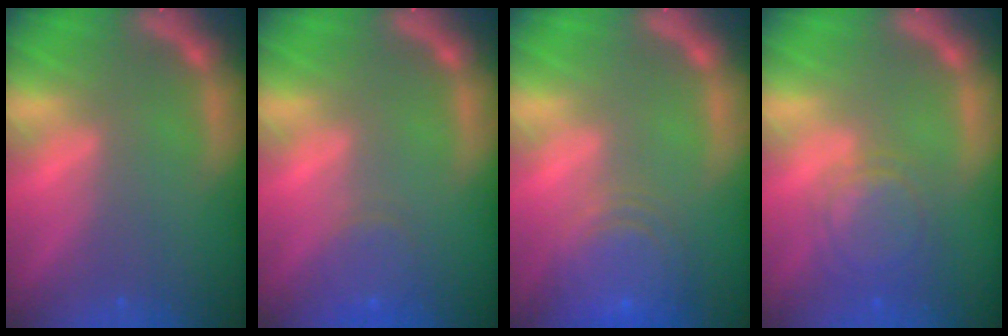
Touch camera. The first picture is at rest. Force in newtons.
{"total": 3.0}
{"total": 7.5}
{"total": 5.1}